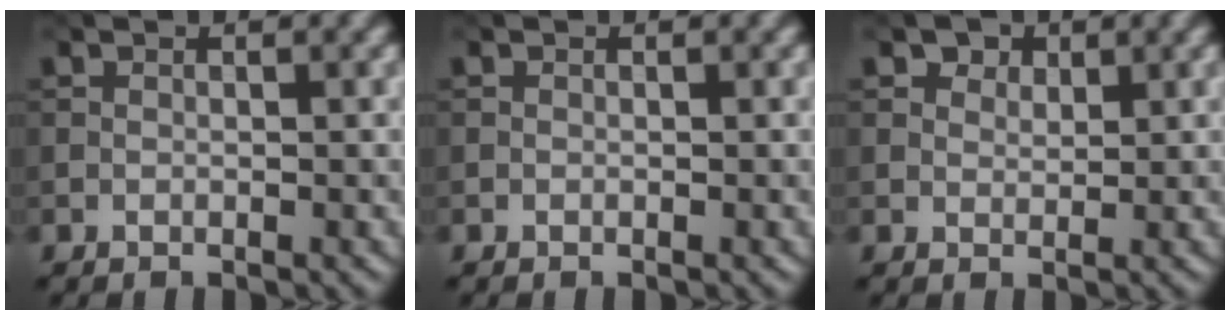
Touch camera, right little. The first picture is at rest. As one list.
[{"total": 0.0}, {"total": 2.8, "force": [1.8, 1.7, 1.1], "torque": [-0.023, -0.010, 0.033]}]